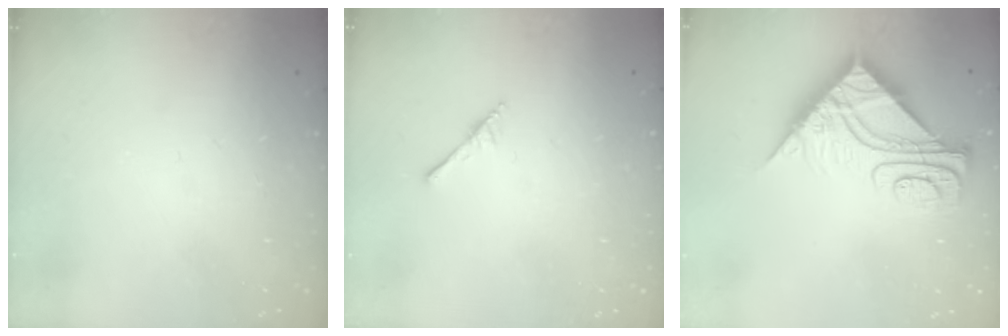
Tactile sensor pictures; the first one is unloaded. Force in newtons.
{"total": 2.9, "press": 2.9, "slide": 0.2}
{"total": 11.6, "press": 11.5, "slide": 1.1}